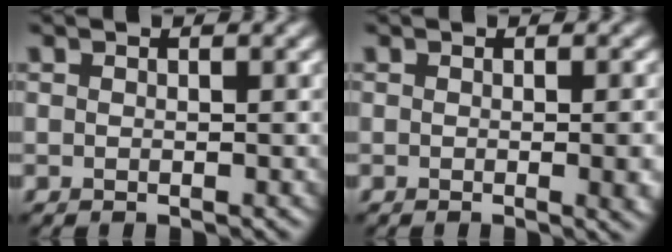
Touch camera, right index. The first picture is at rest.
{"total": 4.0, "force": [-0.4, 1.4, 3.7], "torque": [-0.033, -0.005, -0.001]}